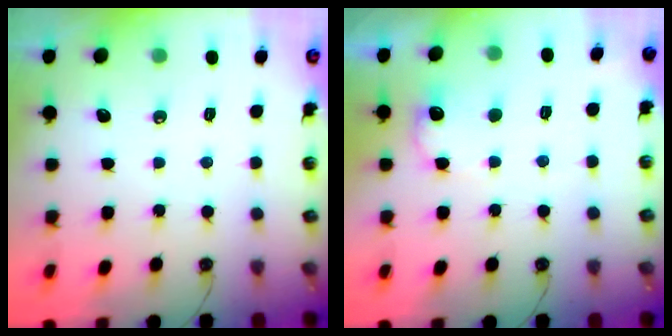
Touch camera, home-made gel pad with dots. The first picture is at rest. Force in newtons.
{"total": 8.2, "press": 8.1, "slide": 0.5}